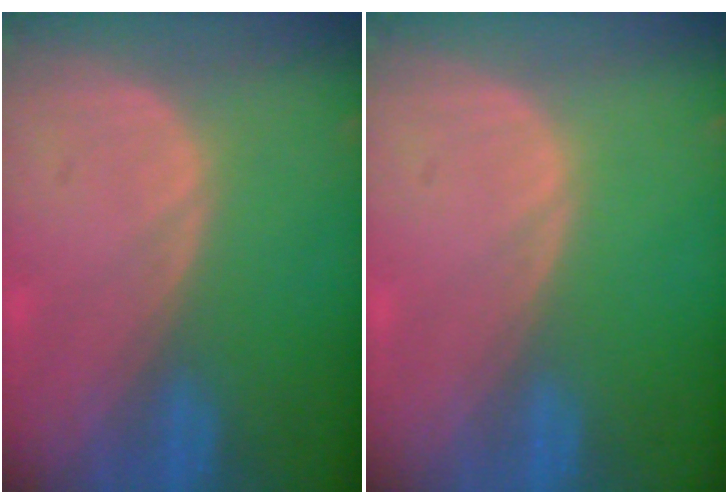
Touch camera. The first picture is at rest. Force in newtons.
{"total": 0.0}